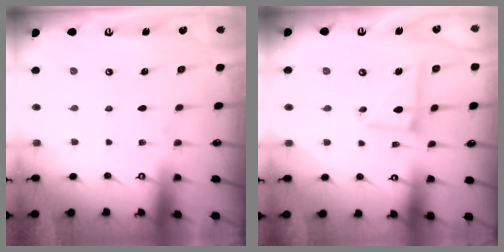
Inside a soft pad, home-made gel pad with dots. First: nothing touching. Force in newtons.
{"total": 9.0, "press": 9.0, "slide": 0.8}